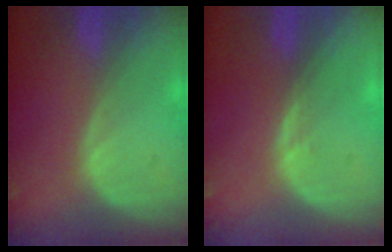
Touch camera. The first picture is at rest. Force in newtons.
{"total": 0.8, "press": 0.6, "slide": 0.6}